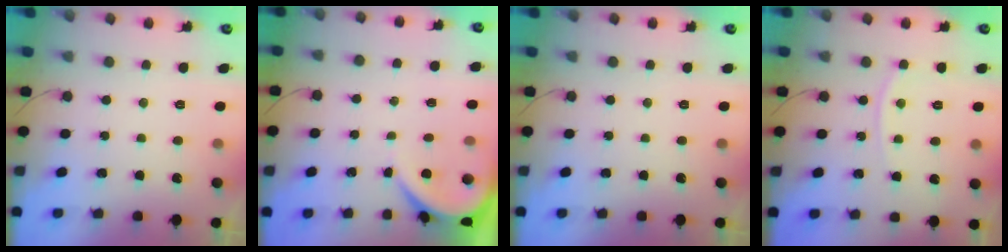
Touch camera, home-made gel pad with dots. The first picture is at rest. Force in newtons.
{"total": 3.7, "press": 3.6, "slide": 0.2}
{"total": 0.0}
{"total": 5.5, "press": 5.5, "slide": 0.8}